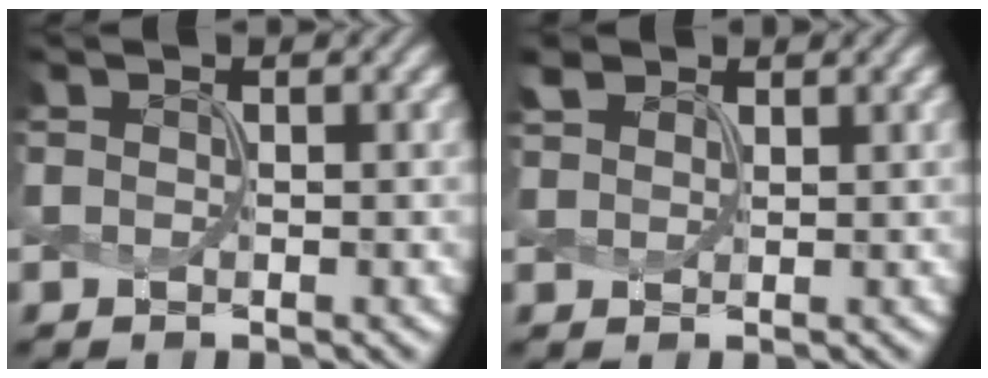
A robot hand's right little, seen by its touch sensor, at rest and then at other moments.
{"total": 2.5, "force": [2.0, 1.1, 1.0], "torque": [-0.029, 0.012, 0.043]}